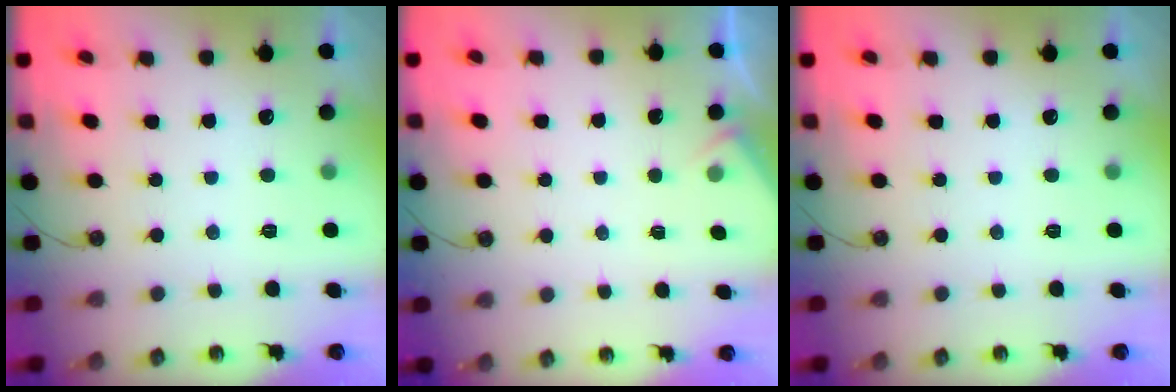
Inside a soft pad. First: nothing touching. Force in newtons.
{"total": 2.5, "press": 2.4, "slide": 0.4}
{"total": 0.0}